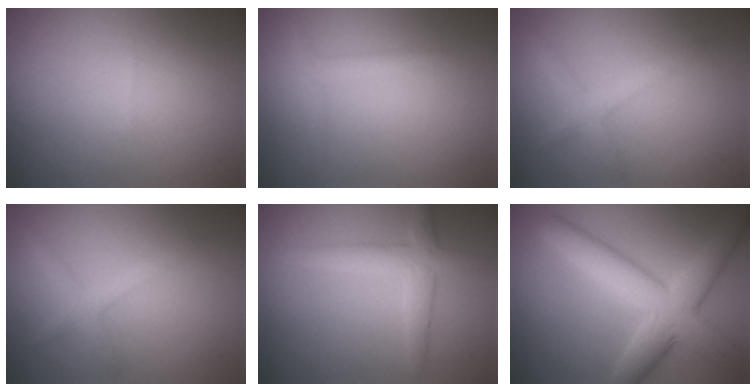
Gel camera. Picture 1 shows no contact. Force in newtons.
{"total": 1.4, "press": 1.4, "slide": 0.1}
{"total": 2.3, "press": 2.3, "slide": 0.1}
{"total": 2.3, "press": 2.3, "slide": 0.1}
{"total": 3.2, "press": 3.2, "slide": 0.2}
{"total": 7.1, "press": 7.1, "slide": 0.2}